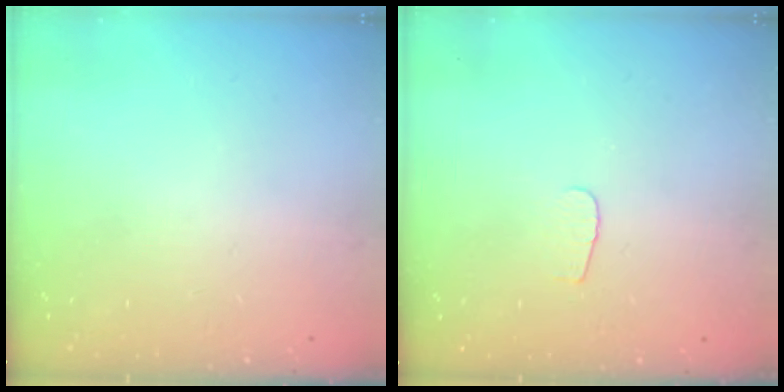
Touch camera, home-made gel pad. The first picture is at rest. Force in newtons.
{"total": 3.5, "press": 3.5, "slide": 0.4}